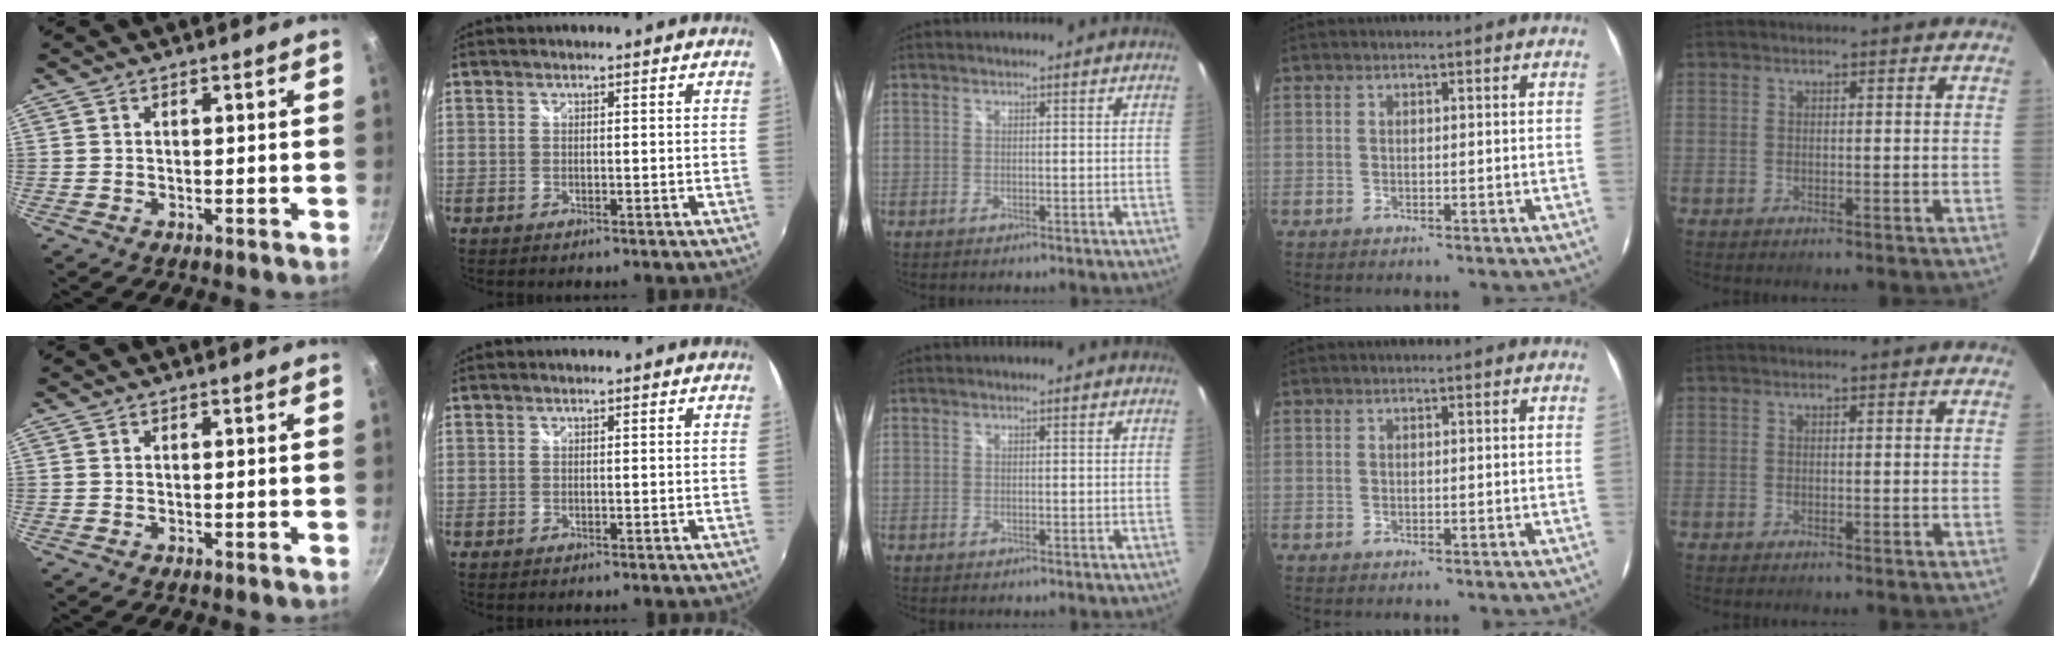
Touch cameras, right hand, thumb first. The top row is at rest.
{}